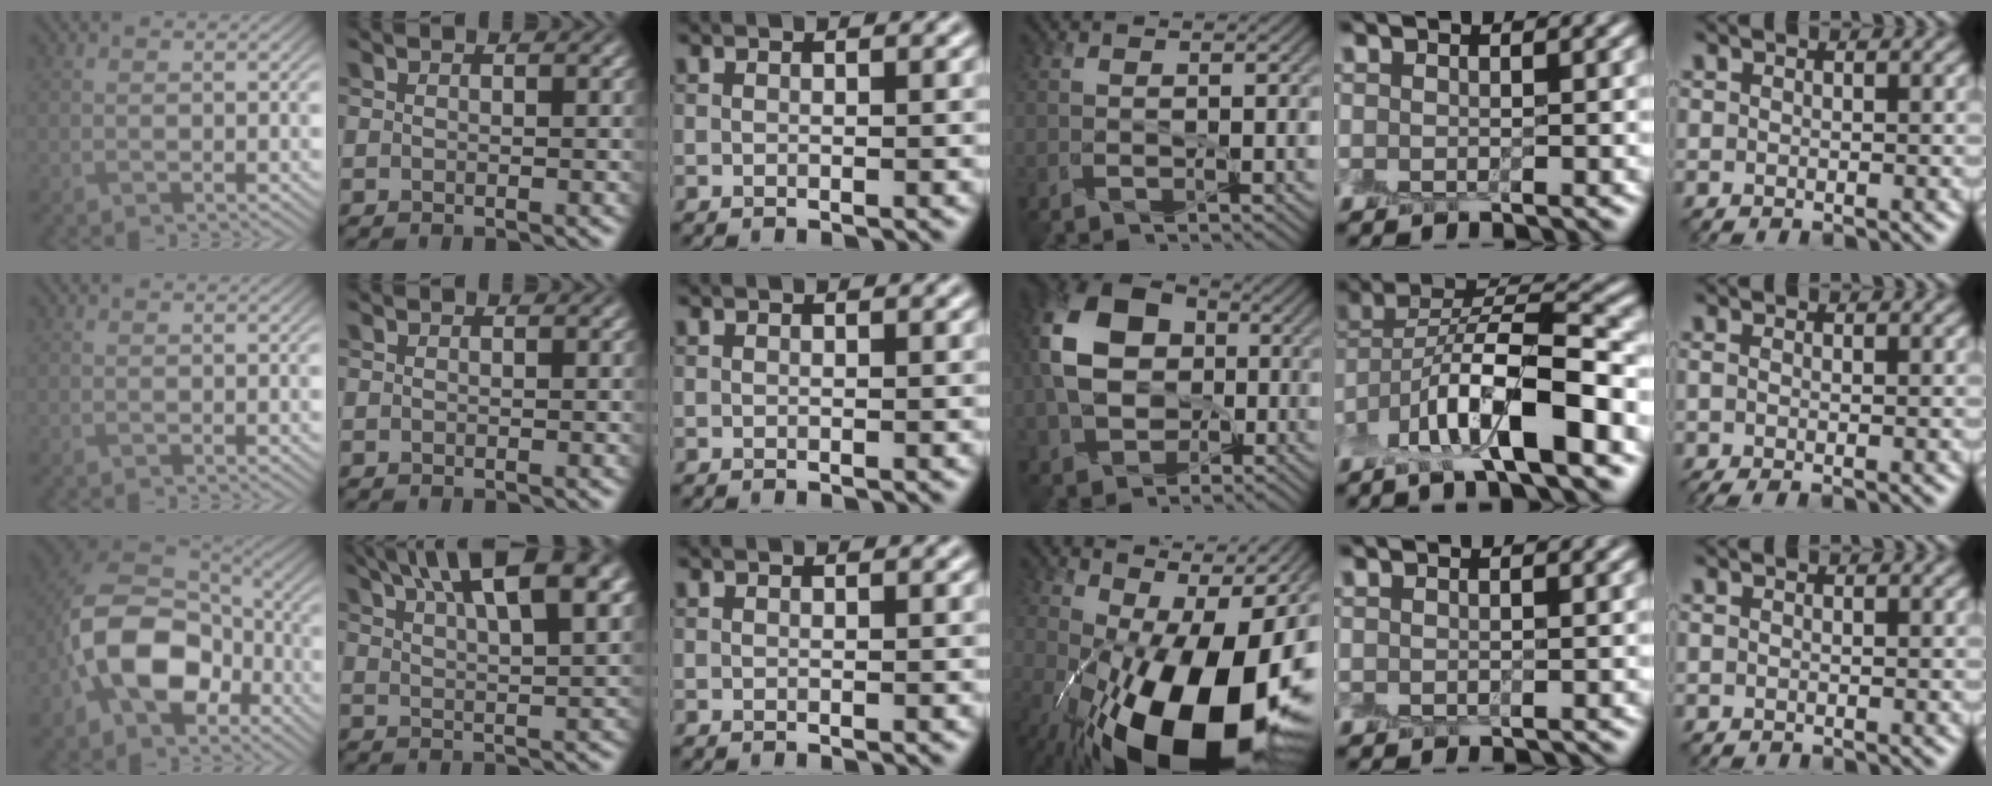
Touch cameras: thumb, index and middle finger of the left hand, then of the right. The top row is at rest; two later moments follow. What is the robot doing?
{"motion": "peel", "object": "shipping label"}